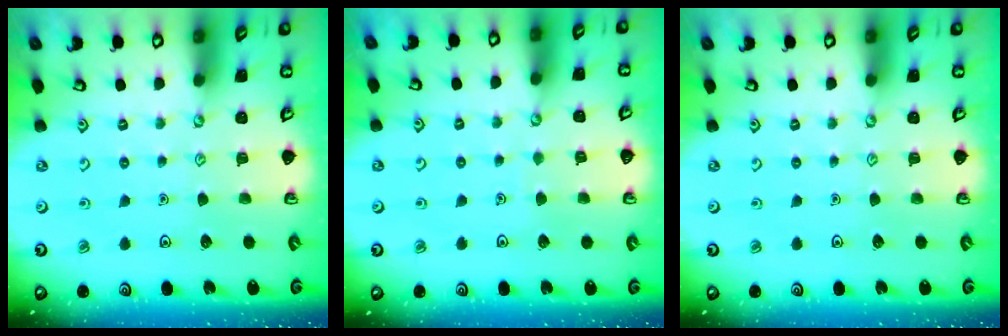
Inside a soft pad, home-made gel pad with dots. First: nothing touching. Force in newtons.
{"total": 1.7, "press": 1.7, "slide": 0.1}
{"total": 0.0}